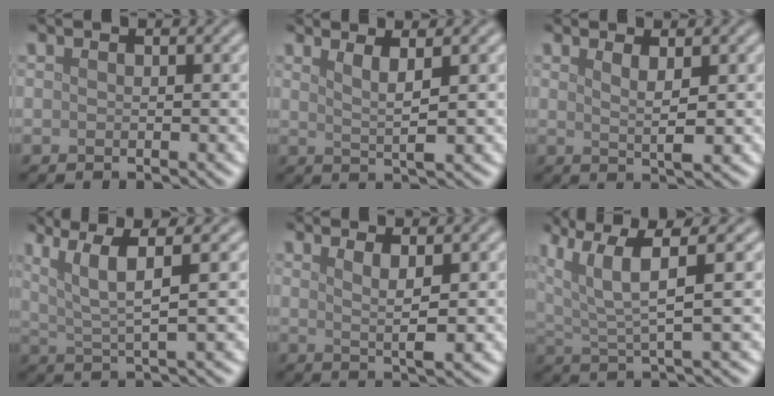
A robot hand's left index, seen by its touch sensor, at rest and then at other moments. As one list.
[{"total": 2.4, "force": [1.1, 0.5, 2.1], "torque": [-0.034, -0.004, 0.019]}, {"total": 2.2, "force": [0.8, 0.5, 2.0], "torque": [-0.032, -0.006, 0.014]}, {"total": 5.2, "force": [2.4, 0.9, 4.5], "torque": [-0.084, 0.007, 0.051]}, {"total": 2.6, "force": [0.8, 0.6, 2.4], "torque": [-0.039, -0.006, 0.014]}, {"total": 6.7, "force": [3.4, 1.5, 5.6], "torque": [-0.117, 0.012, 0.068]}]